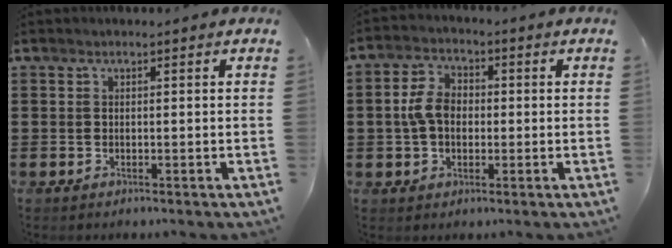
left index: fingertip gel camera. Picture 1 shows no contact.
{"total": 5.9, "force": [0.0, 4.0, 4.4], "torque": [-0.104, 0.009, -0.006]}